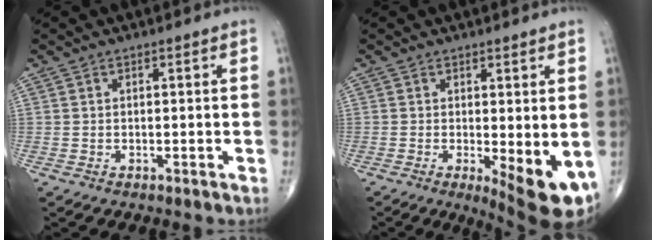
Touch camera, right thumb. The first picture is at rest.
{"total": 9.2, "force": [-1.5, 2.9, 8.6], "torque": [-0.112, -0.021, -0.012]}